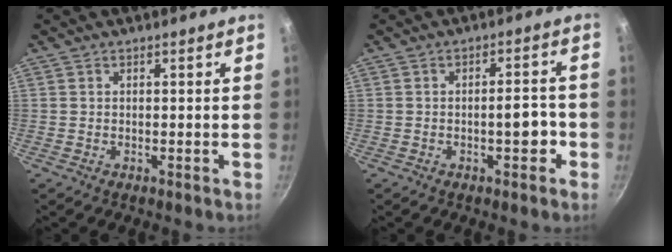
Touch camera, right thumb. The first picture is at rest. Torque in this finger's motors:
{"motor_torque": [2.52, 2.49, 1.24, -1.11, 0.45]}